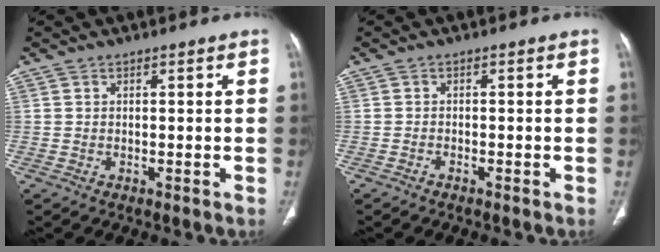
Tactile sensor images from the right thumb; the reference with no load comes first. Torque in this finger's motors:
{"motor_torque": [-0.55, -0.28, 0.00, 0.02, -0.02]}